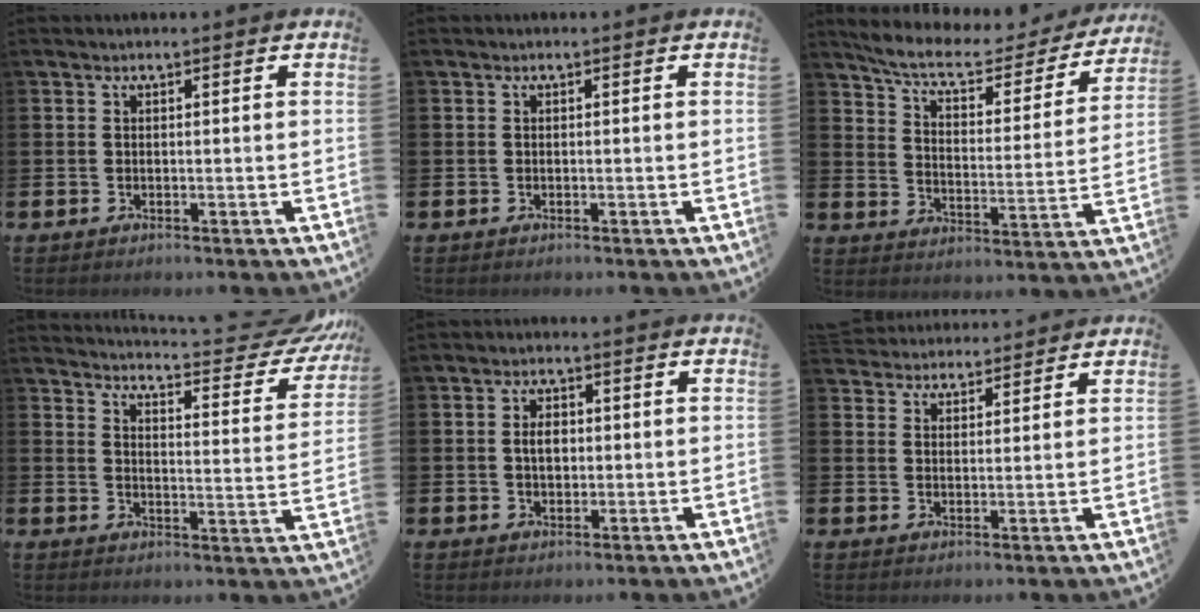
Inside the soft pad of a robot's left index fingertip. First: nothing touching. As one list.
[{"total": 0.0}, {"total": 7.5, "force": [6.5, 1.9, 3.2], "torque": [-0.085, -0.045, 0.106]}, {"total": 5.1, "force": [4.8, 0.2, 1.8], "torque": [-0.034, -0.052, 0.071]}, {"total": 3.1, "force": [0.4, 2.0, 2.3], "torque": [-0.015, -0.004, -0.001]}, {"total": 3.9, "force": [3.8, 0.8, -0.5], "torque": [-0.011, -0.016, 0.071]}]